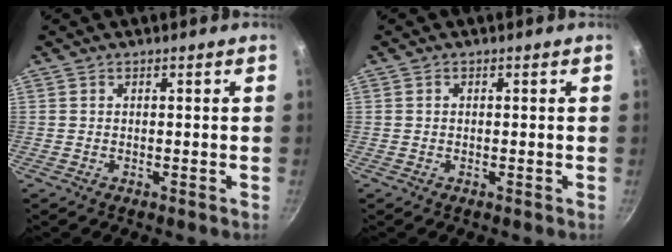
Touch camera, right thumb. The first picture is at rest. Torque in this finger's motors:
{"motor_torque": [-0.25, -0.08, -0.16, 0.01, 0.04]}